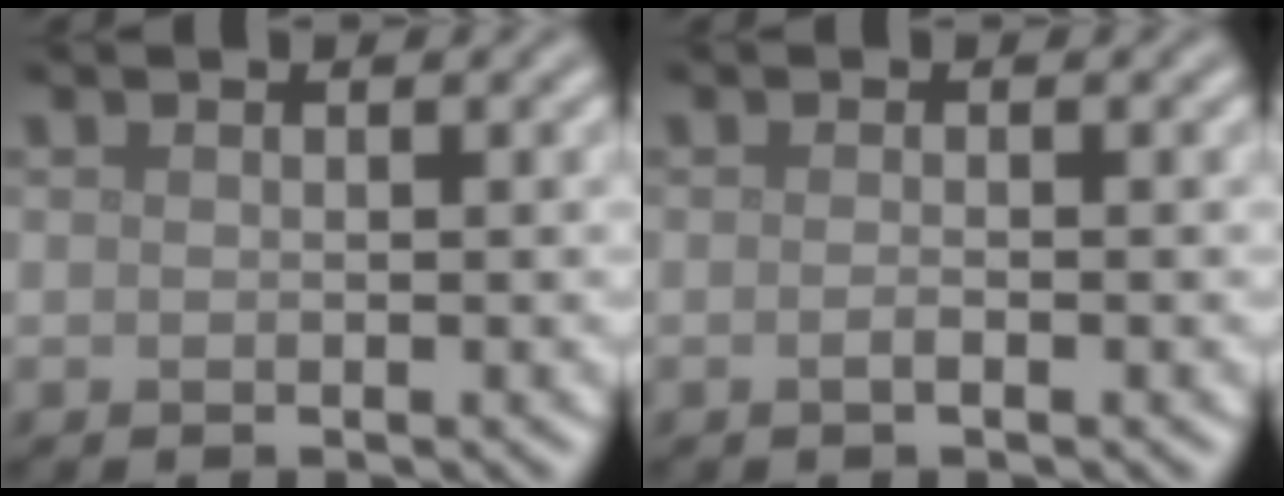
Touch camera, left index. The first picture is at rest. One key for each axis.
{"total": 0.8, "fx": -0.3, "fy": 0.2, "fz": 0.7, "tx": -0.011, "ty": -0.001, "tz": -0.007}